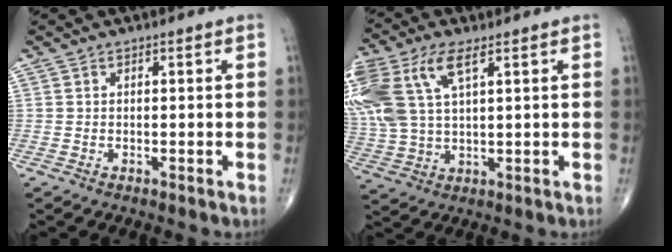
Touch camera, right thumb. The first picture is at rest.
{"total": 18.3, "force": [7.4, 8.9, 14.2], "torque": [-0.362, 0.011, 0.145]}